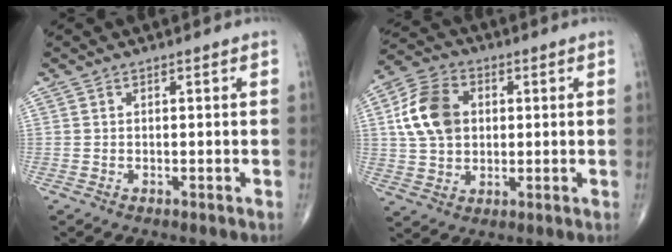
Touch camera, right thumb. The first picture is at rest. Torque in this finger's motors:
{"motor_torque": [1.21, 2.02, 0.16, 0.07, 0.36]}